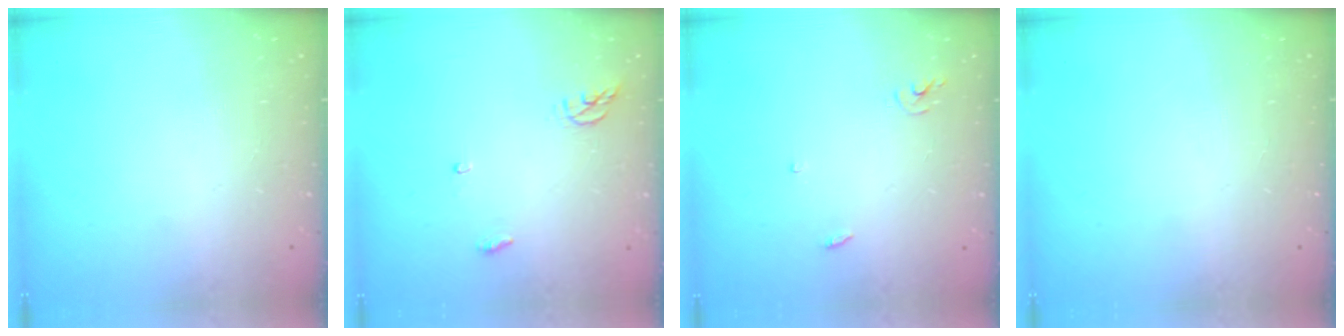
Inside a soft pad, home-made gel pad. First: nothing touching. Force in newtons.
{"total": 4.0, "press": 3.9, "slide": 0.4}
{"total": 3.0, "press": 3.0, "slide": 0.2}
{"total": 0.0}